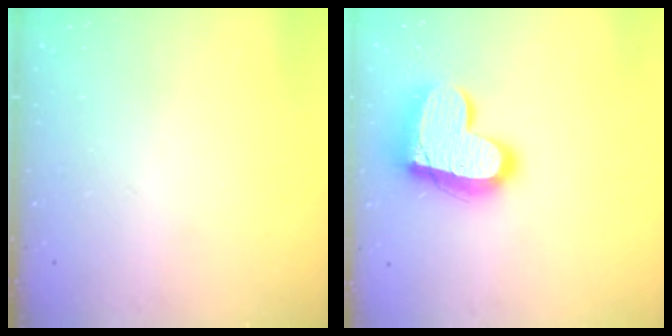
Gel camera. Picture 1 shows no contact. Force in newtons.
{"total": 17.6, "press": 17.6, "slide": 1.2}